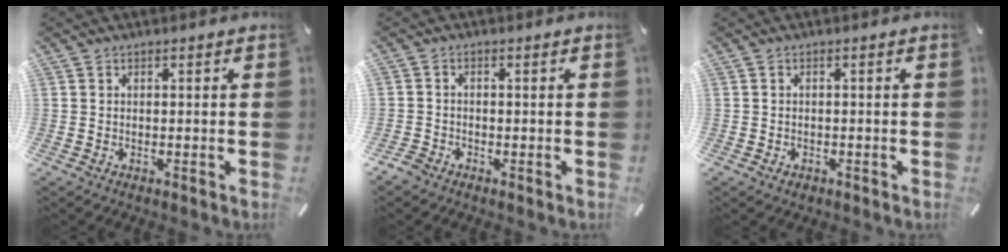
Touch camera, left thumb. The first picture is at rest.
{"total": 2.9, "force": [-1.6, 2.4, 0.4], "torque": [-0.011, 0.008, -0.033]}
{"total": 1.0, "force": [-0.6, 0.7, 0.4], "torque": [-0.008, 0.003, -0.014]}